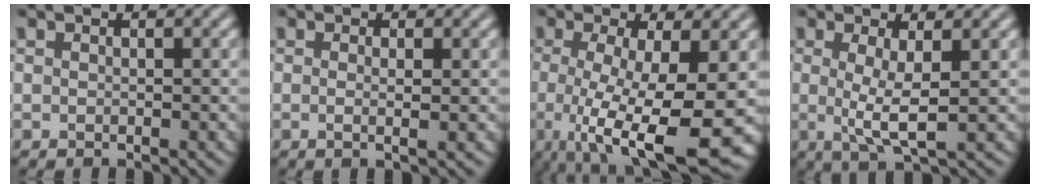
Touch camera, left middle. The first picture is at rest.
{"total": 1.2, "force": [-0.3, 0.1, 1.2], "torque": [-0.023, -0.001, 0.000]}
{"total": 12.0, "force": [-3.1, 3.2, 11.2], "torque": [-0.174, -0.026, -0.033]}
{"total": 3.6, "force": [-0.2, 0.6, 3.5], "torque": [-0.072, -0.009, 0.005]}